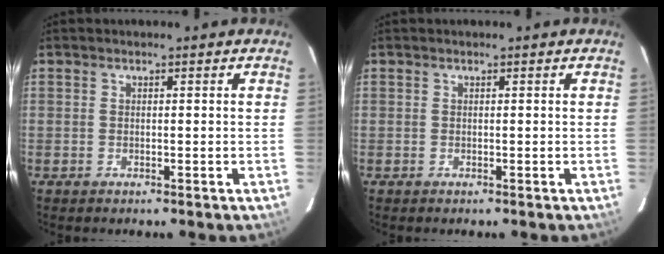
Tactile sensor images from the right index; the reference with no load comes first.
{"total": 0.0}